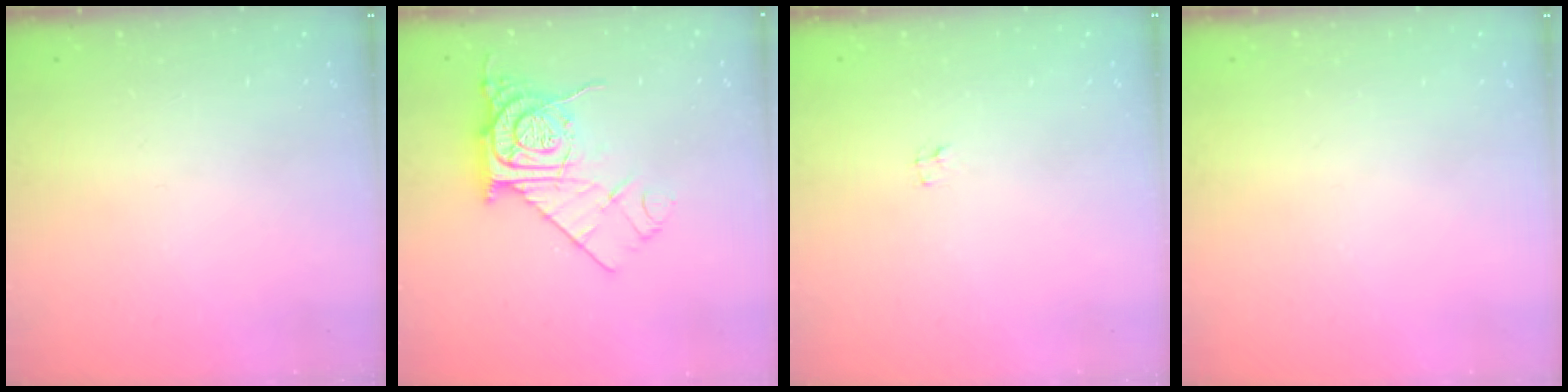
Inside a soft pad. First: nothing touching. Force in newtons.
{"total": 12.4, "press": 12.3, "slide": 0.9}
{"total": 1.2, "press": 1.2, "slide": 0.1}
{"total": 0.0}